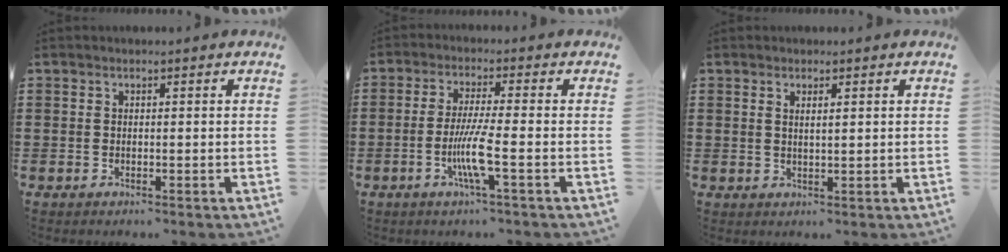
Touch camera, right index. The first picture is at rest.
{"total": 6.7, "force": [-2.1, 0.3, 6.4], "torque": [-0.135, -0.019, -0.046]}
{"total": 1.1, "force": [0.6, 0.3, 0.9], "torque": [-0.018, 0.002, 0.009]}